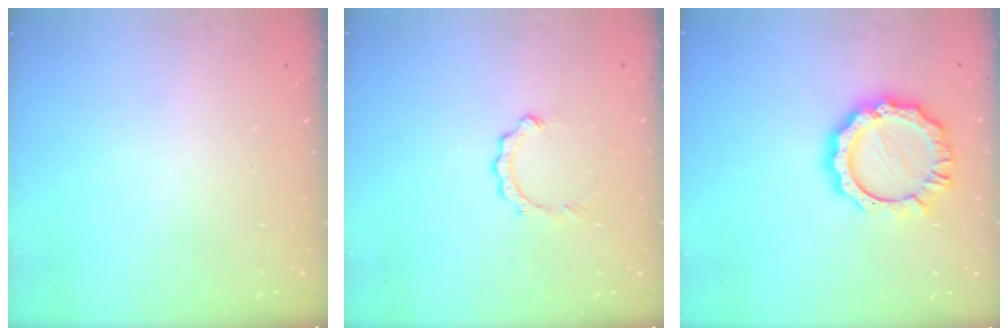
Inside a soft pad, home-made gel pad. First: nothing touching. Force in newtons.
{"total": 2.5, "press": 2.4, "slide": 0.4}
{"total": 11.4, "press": 11.4, "slide": 1.1}